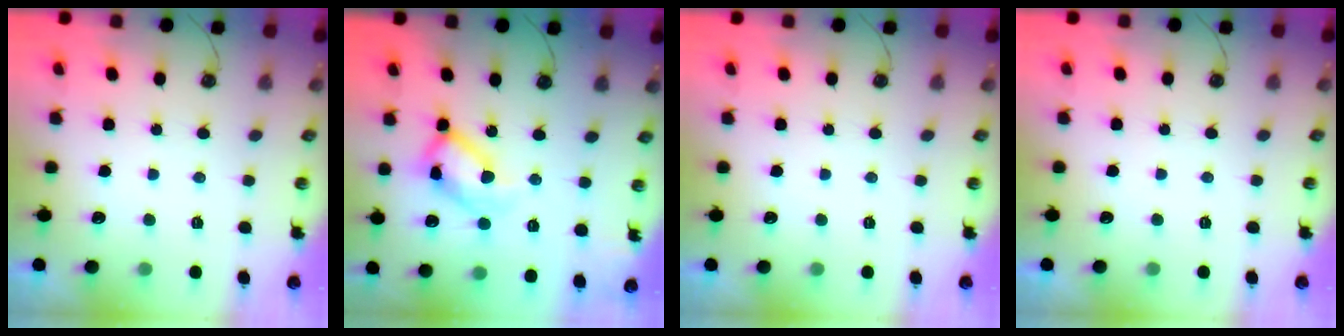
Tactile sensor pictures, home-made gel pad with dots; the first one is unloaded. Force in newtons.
{"total": 15.9, "press": 15.8, "slide": 2.1}
{"total": 0.0}
{"total": 0.0}